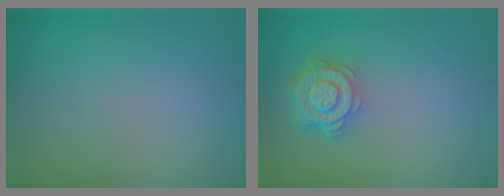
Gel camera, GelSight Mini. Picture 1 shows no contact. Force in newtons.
{"total": 4.5, "press": 3.5, "slide": 2.9}